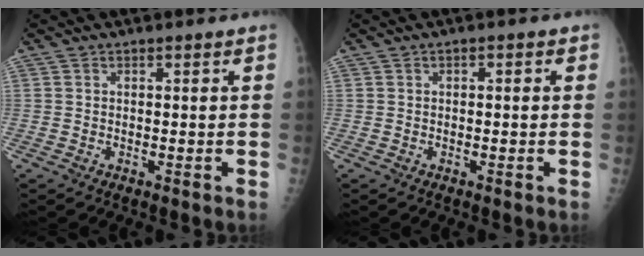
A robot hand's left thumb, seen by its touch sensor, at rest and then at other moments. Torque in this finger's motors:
{"motor_torque": [0.06, -0.09, -0.28, 0.06, -0.01]}